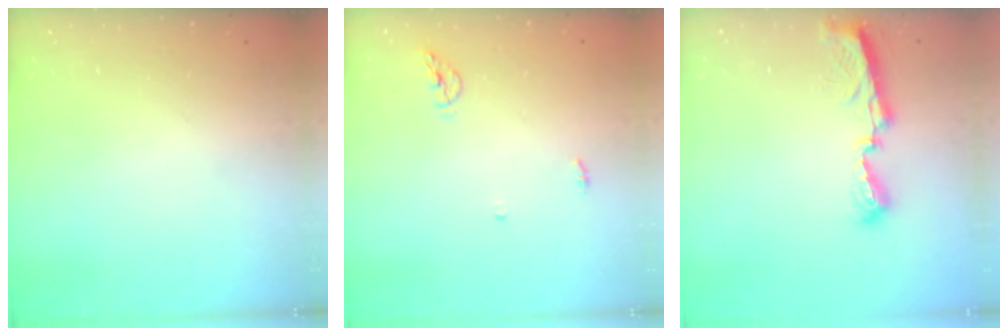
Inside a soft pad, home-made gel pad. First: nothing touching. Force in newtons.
{"total": 5.4, "press": 5.4, "slide": 0.5}
{"total": 7.9, "press": 7.8, "slide": 0.4}